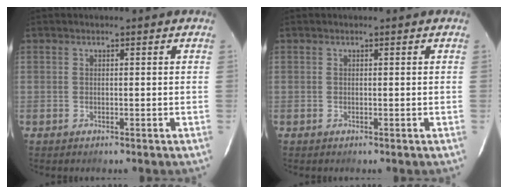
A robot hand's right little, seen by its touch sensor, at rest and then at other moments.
{"total": 0.0}